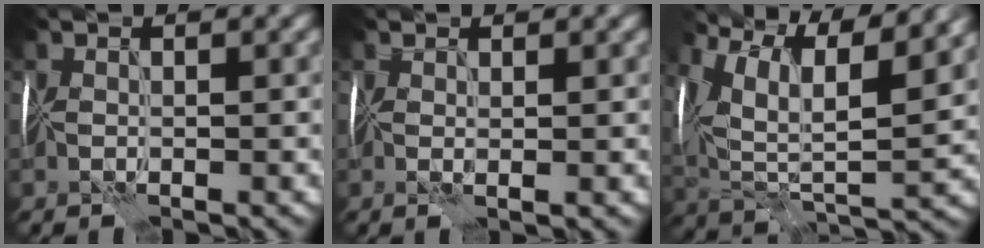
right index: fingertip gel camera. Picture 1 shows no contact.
{"total": 0.9, "force": [0.6, 0.1, 0.7], "torque": [-0.013, 0.005, 0.008]}
{"total": 12.8, "force": [7.4, 5.7, 8.8], "torque": [-0.166, 0.020, 0.130]}